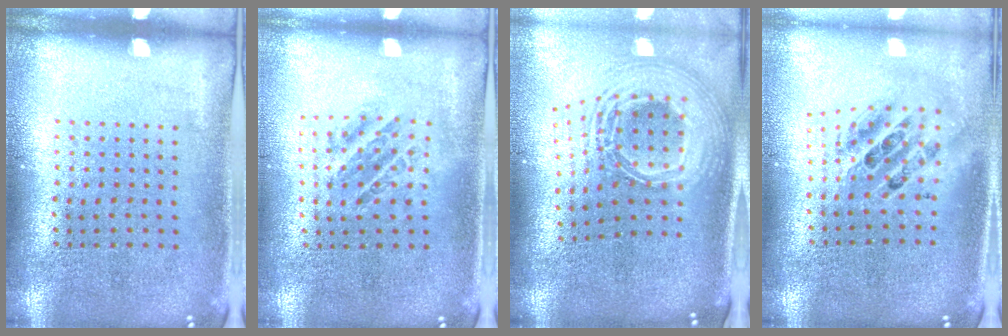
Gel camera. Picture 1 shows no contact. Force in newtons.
{"total": 1.0, "press": 1.0, "slide": 0.2}
{"total": 2.8, "press": 1.9, "slide": 2.0}
{"total": 2.0, "press": 1.6, "slide": 1.3}